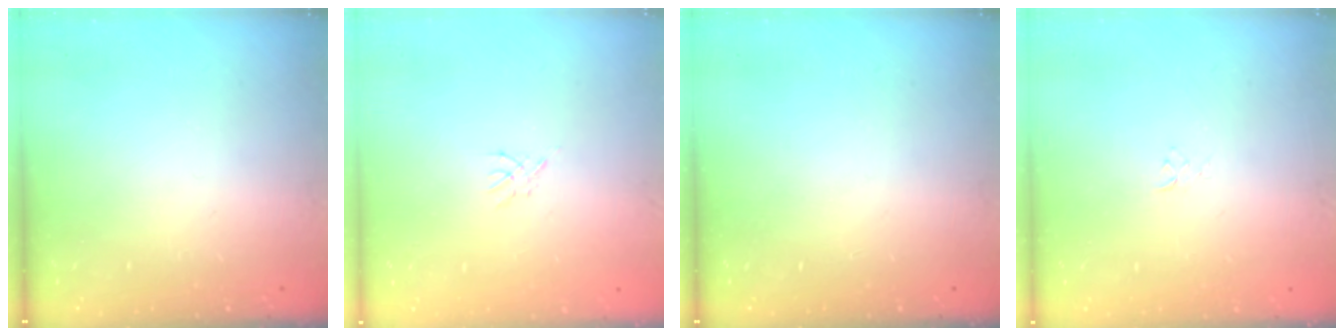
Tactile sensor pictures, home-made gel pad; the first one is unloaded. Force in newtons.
{"total": 1.4, "press": 1.4, "slide": 0.3}
{"total": 0.0}
{"total": 3.1, "press": 3.1, "slide": 0.2}